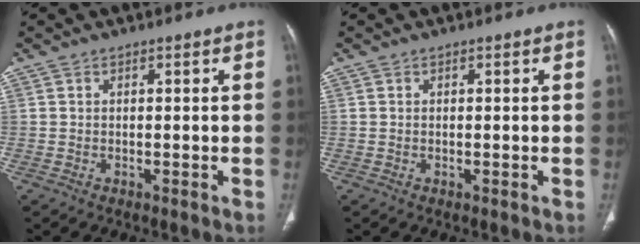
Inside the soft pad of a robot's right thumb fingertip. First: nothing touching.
{"total": 0.0}